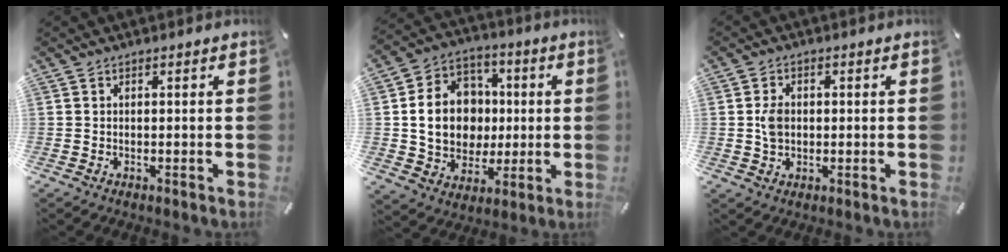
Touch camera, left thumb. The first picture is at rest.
{"total": 15.5, "force": [0.6, 13.5, 7.6], "torque": [-0.152, 0.012, 0.022]}
{"total": 4.0, "force": [0.1, 3.0, 2.7], "torque": [-0.044, 0.005, -0.001]}